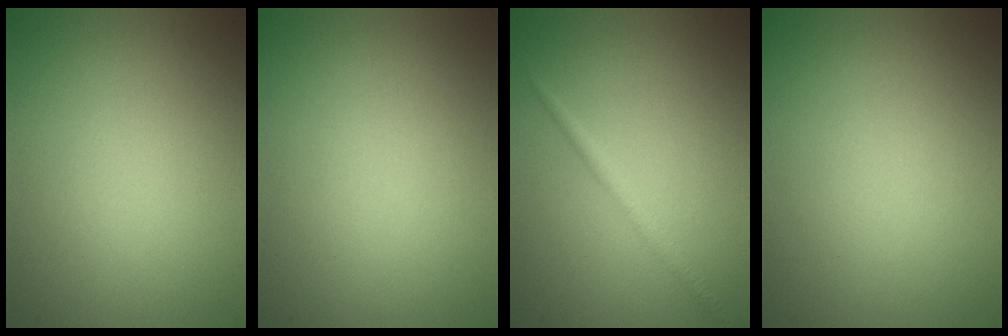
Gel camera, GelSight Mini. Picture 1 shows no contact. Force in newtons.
{"total": 0.0}
{"total": 1.5, "press": 1.5, "slide": 0.1}
{"total": 0.0}